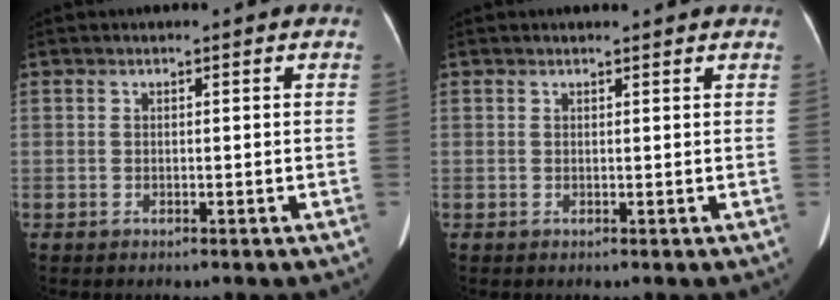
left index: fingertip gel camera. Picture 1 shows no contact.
{"total": 2.2, "force": [2.1, 0.2, 0.3], "torque": [-0.012, 0.009, 0.020]}